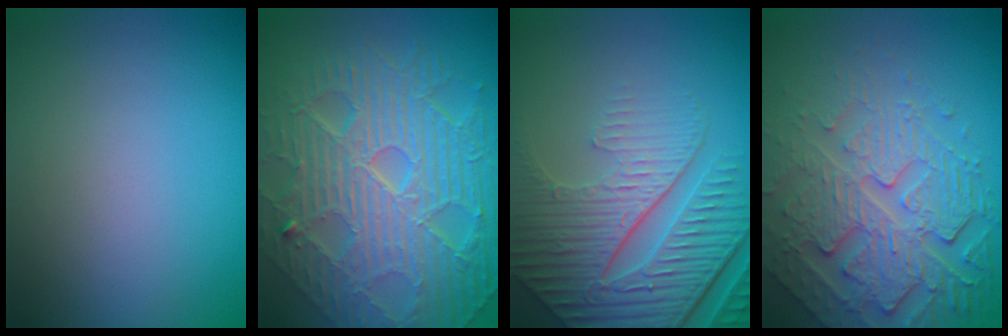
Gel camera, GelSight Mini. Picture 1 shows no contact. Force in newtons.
{"total": 11.7, "press": 7.8, "slide": 8.8}
{"total": 9.1, "press": 6.2, "slide": 6.6}
{"total": 7.2, "press": 5.3, "slide": 4.9}